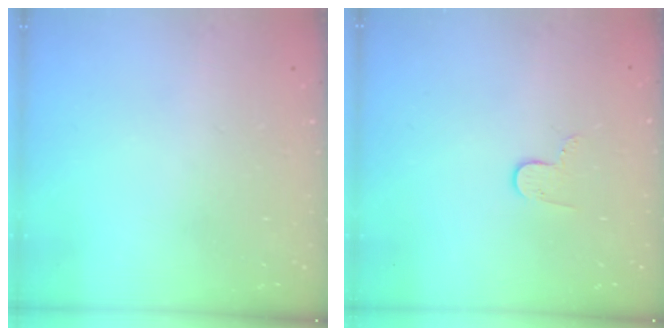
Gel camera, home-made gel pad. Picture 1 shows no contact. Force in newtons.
{"total": 4.6, "press": 4.5, "slide": 0.5}